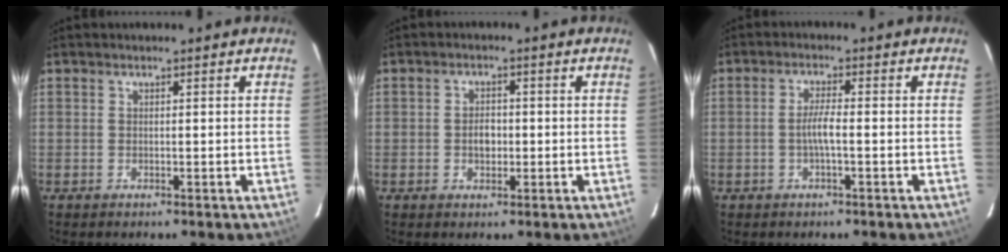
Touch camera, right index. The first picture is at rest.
{"total": 3.0, "force": [-0.4, 2.1, 2.0], "torque": [-0.035, 0.006, -0.007]}
{"total": 3.0, "force": [-0.8, 0.3, 2.9], "torque": [-0.057, 0.003, -0.015]}